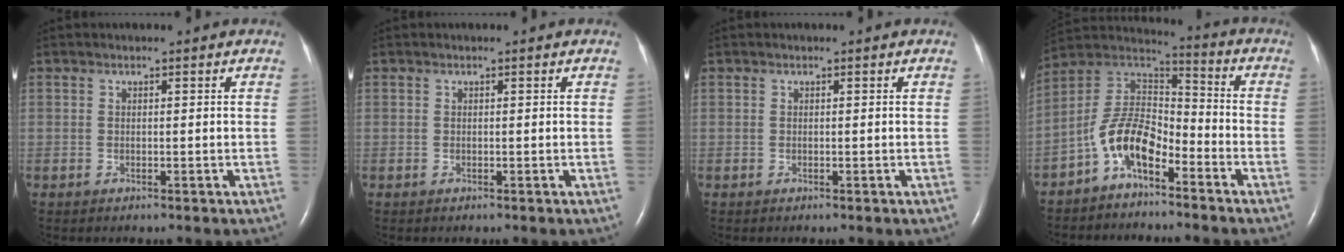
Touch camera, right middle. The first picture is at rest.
{"total": 0.0}
{"total": 0.0}
{"total": 9.9, "force": [-5.7, 4.3, 6.8], "torque": [-0.146, 0.030, -0.112]}